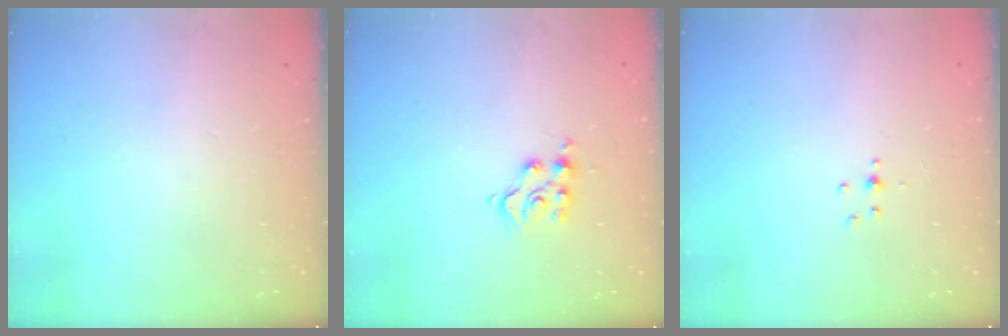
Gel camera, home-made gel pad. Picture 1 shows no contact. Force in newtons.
{"total": 6.0, "press": 6.0, "slide": 0.1}
{"total": 3.0, "press": 2.8, "slide": 1.1}